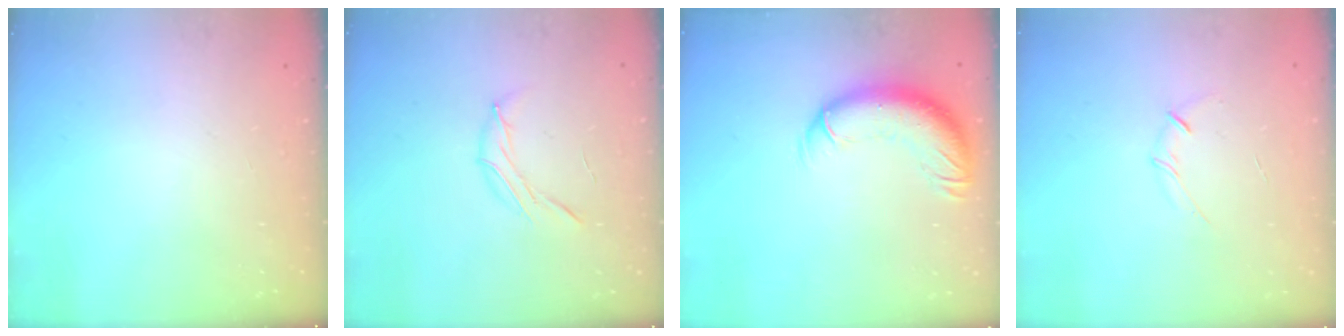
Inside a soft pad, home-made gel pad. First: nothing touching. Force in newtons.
{"total": 7.0, "press": 6.9, "slide": 1.4}
{"total": 13.0, "press": 12.6, "slide": 3.4}
{"total": 4.1, "press": 4.0, "slide": 0.9}